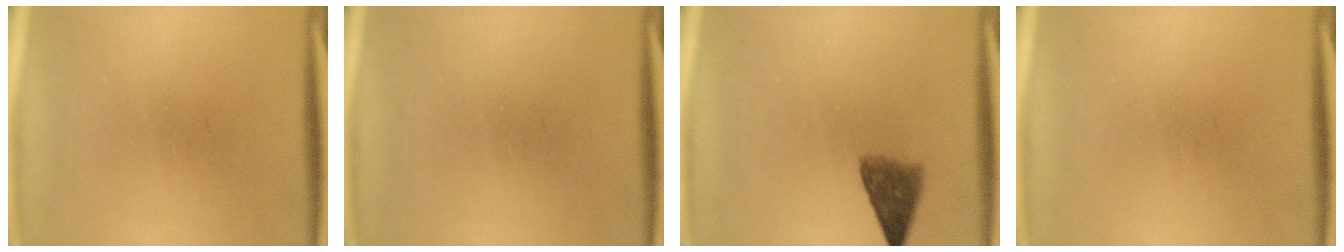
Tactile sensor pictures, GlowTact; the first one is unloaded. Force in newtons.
{"total": 0.0}
{"total": 4.2}
{"total": 0.0}